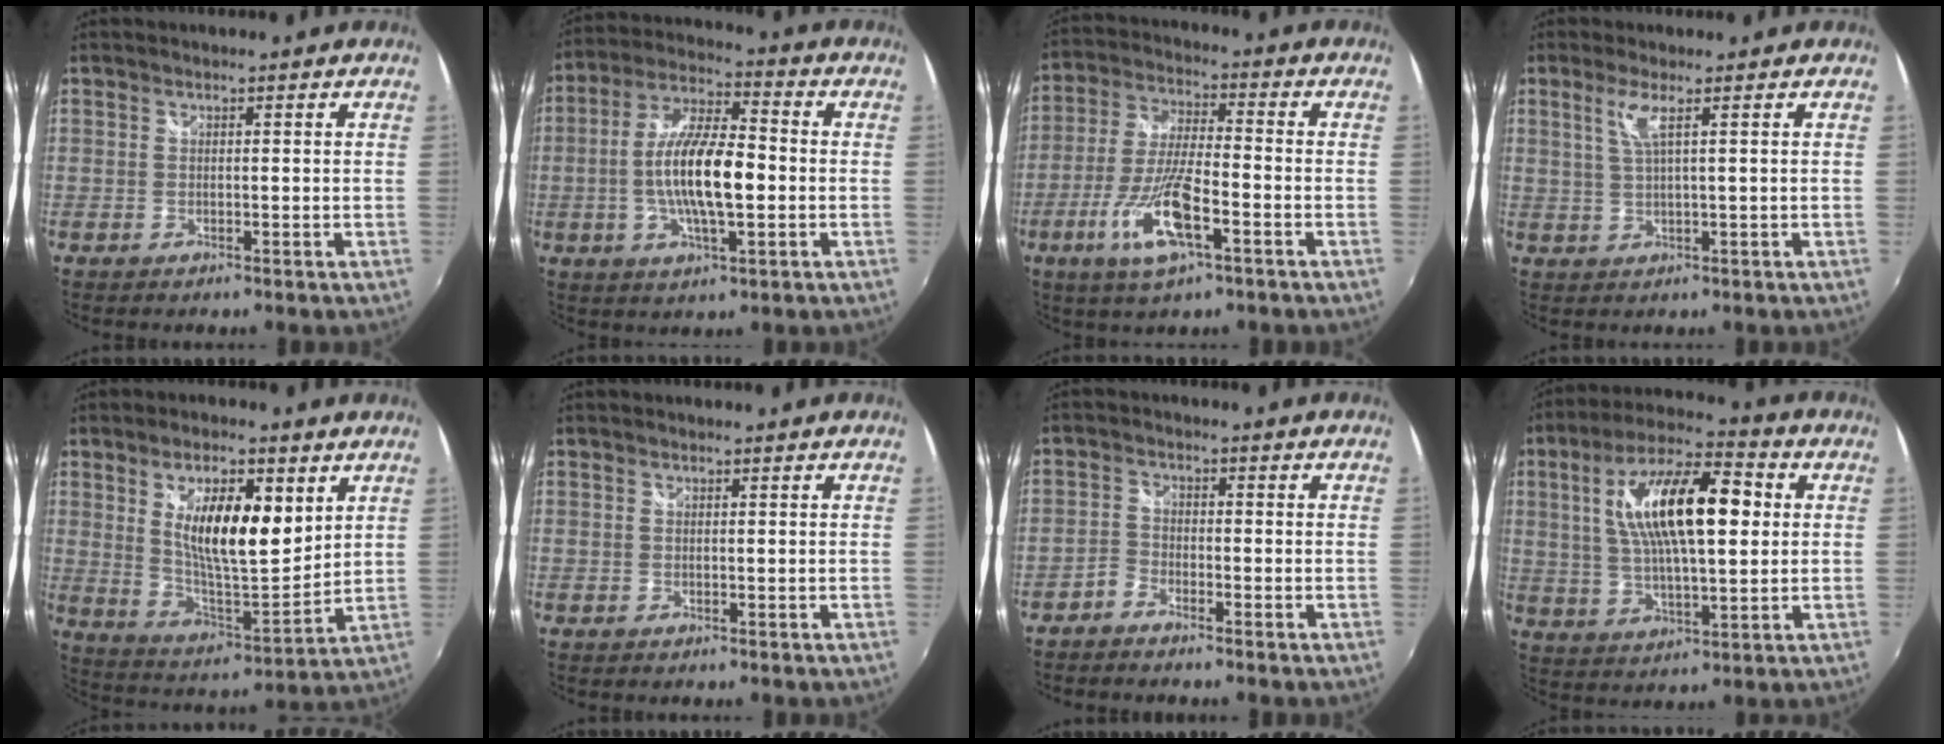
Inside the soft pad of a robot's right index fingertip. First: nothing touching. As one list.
[{"total": 13.7, "force": [-1.9, 4.1, 12.9], "torque": [-0.252, 0.003, -0.037]}, {"total": 12.8, "force": [-5.5, 3.3, 11.1], "torque": [-0.236, -0.012, -0.106]}, {"total": 3.3, "force": [1.4, -0.4, 3.0], "torque": [-0.059, -0.002, 0.031]}, {"total": 14.5, "force": [5.1, 5.0, 12.6], "torque": [-0.213, -0.005, 0.094]}, {"total": 0.0}, {"total": 2.5, "force": [-2.2, 1.1, 0.7], "torque": [-0.023, 0.005, -0.047]}, {"total": 17.3, "force": [3.5, 5.9, 15.9], "torque": [-0.285, 0.023, 0.060]}]